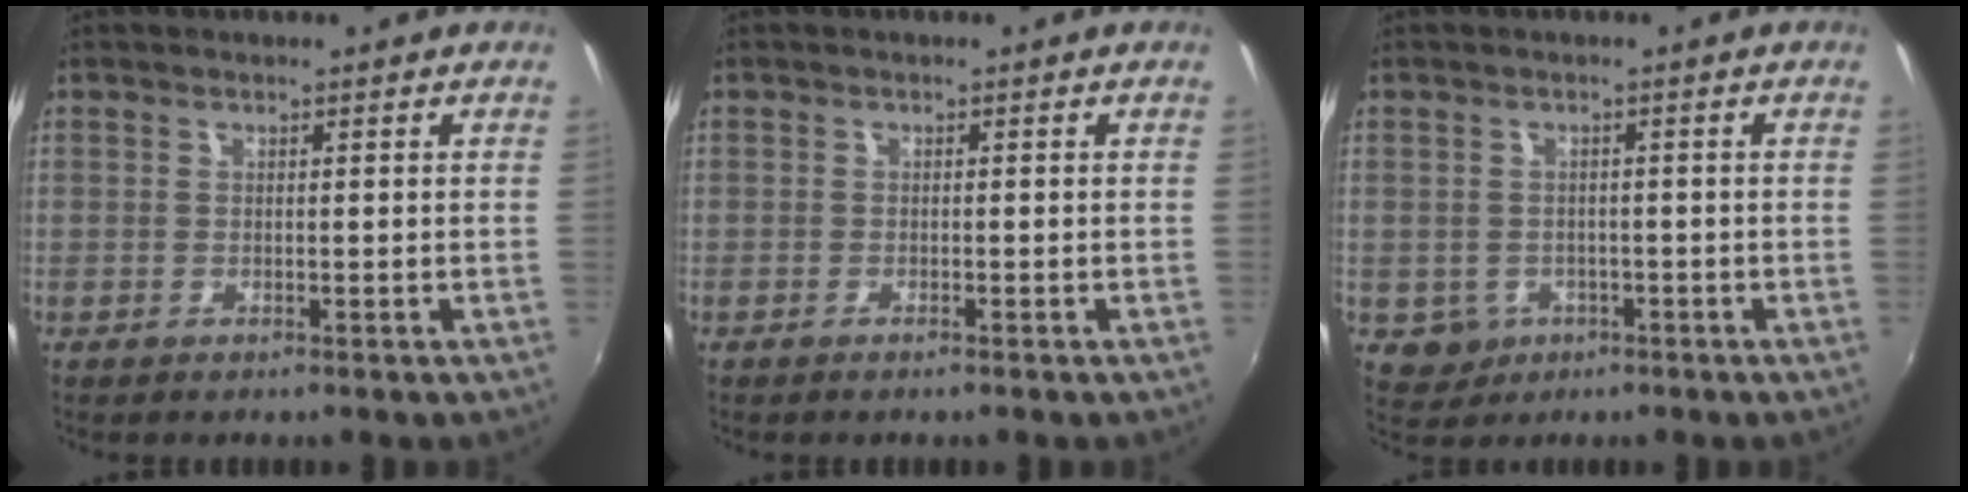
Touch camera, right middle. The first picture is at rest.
{"total": 0.8, "force": [-0.7, 0.0, 0.4], "torque": [-0.007, -0.002, -0.013]}
{"total": 4.3, "force": [-1.4, 3.9, 1.1], "torque": [-0.033, 0.000, -0.011]}